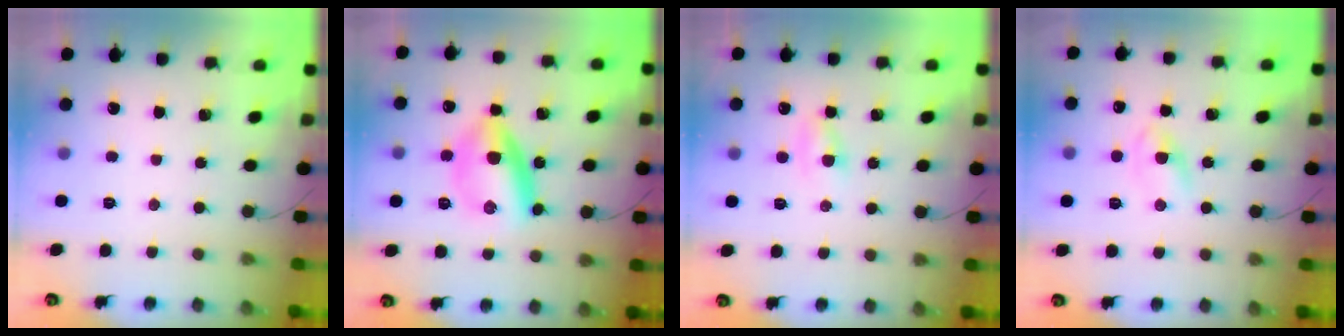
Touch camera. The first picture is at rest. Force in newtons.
{"total": 10.6, "press": 10.6, "slide": 0.5}
{"total": 2.3, "press": 2.1, "slide": 0.9}
{"total": 2.7, "press": 2.4, "slide": 1.4}